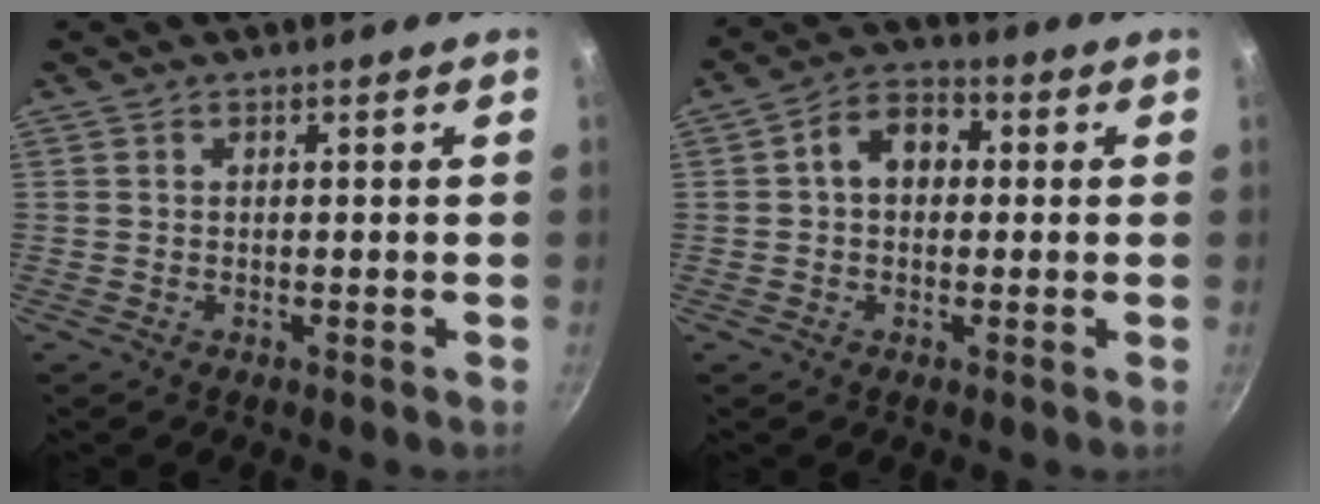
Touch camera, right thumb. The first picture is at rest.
{"total": 7.6, "force": [0.9, 5.6, 5.1], "torque": [-0.049, 0.020, 0.000]}